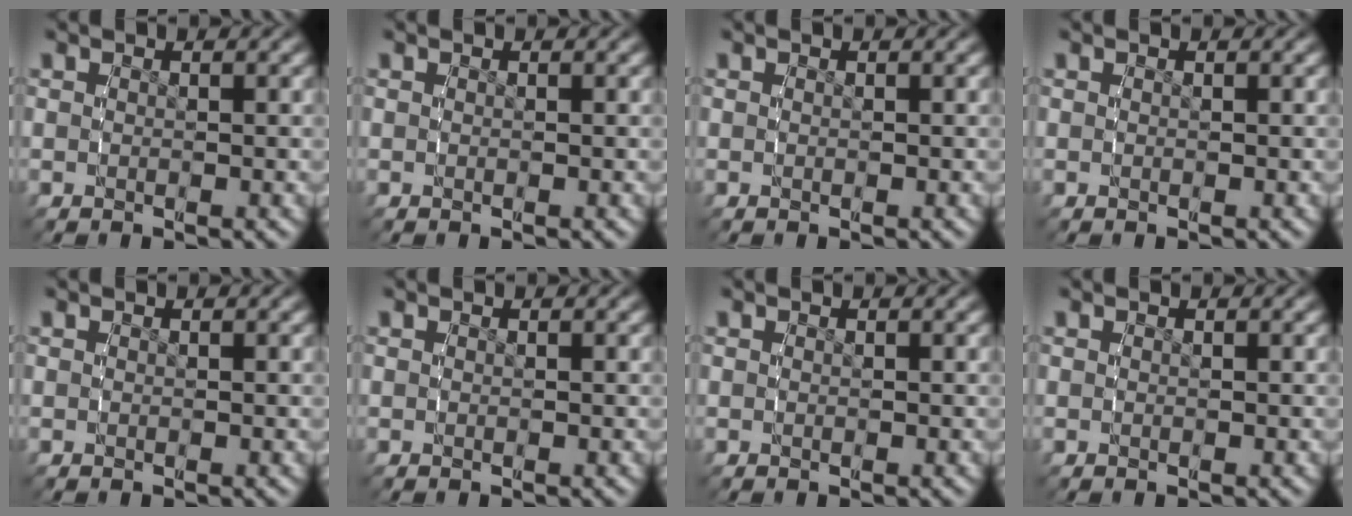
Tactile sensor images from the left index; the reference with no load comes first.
{"total": 0.0}
{"total": 0.0}
{"total": 0.0}
{"total": 0.0}
{"total": 0.0}
{"total": 0.0}
{"total": 0.0}